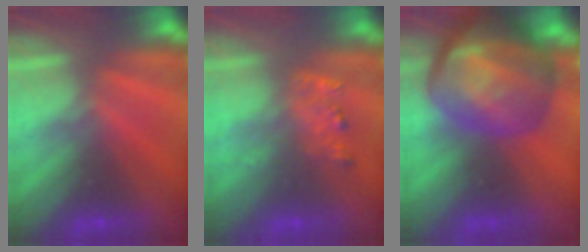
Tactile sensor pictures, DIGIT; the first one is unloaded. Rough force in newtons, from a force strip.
{"total": 2.0}
{"total": 7.1}